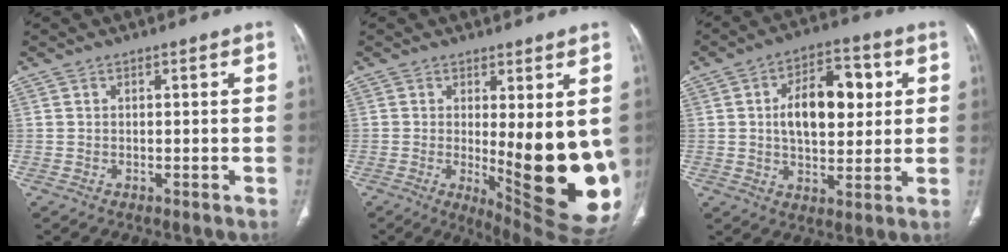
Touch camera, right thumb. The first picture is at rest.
{"total": 16.9, "force": [-1.2, 5.0, 16.1], "torque": [-0.194, -0.036, 0.006]}
{"total": 14.0, "force": [2.5, 8.0, 11.2], "torque": [-0.142, 0.009, 0.038]}